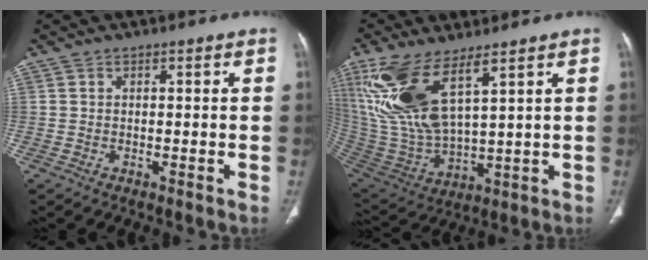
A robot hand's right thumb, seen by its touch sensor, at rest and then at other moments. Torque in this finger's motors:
{"motor_torque": [1.17, 3.83, 2.02, 0.75, 0.33]}